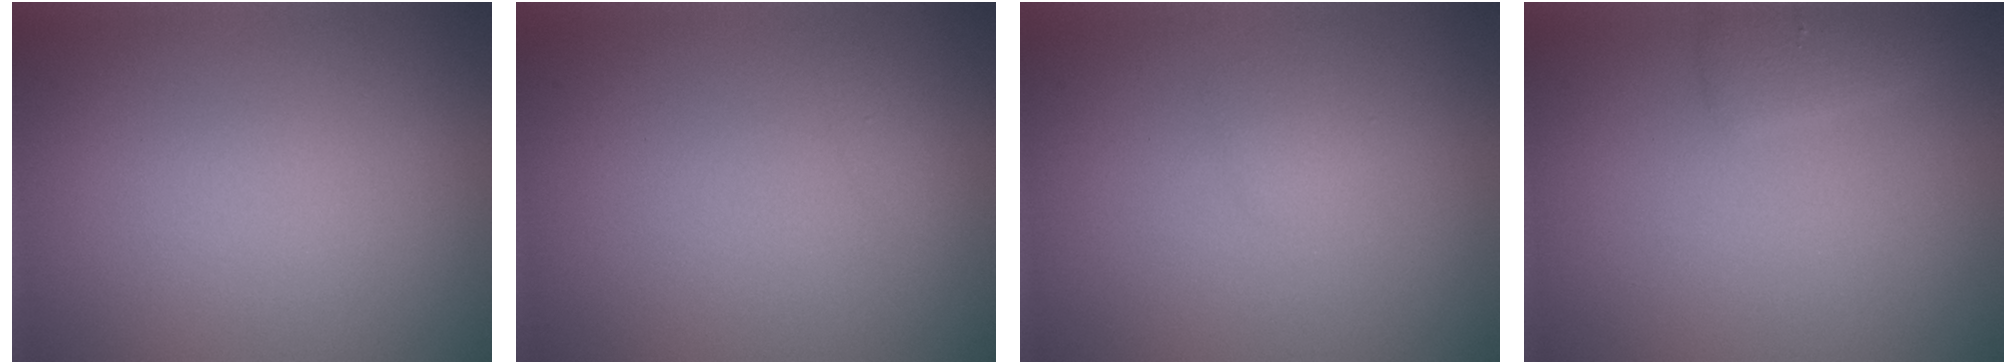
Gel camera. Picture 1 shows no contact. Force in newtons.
{"total": 0.5, "press": 0.5, "slide": 0.0}
{"total": 0.8, "press": 0.8, "slide": 0.0}
{"total": 1.4, "press": 1.4, "slide": 0.2}